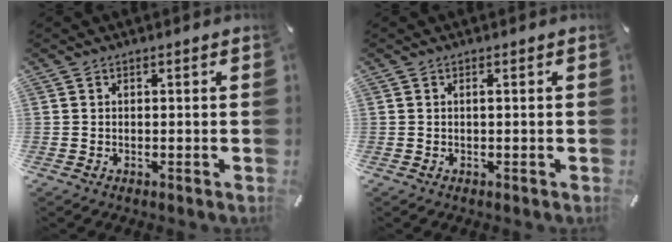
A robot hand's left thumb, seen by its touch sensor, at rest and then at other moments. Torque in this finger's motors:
{"motor_torque": [0.33, 0.28, 0.21, 0.06, 0.00]}